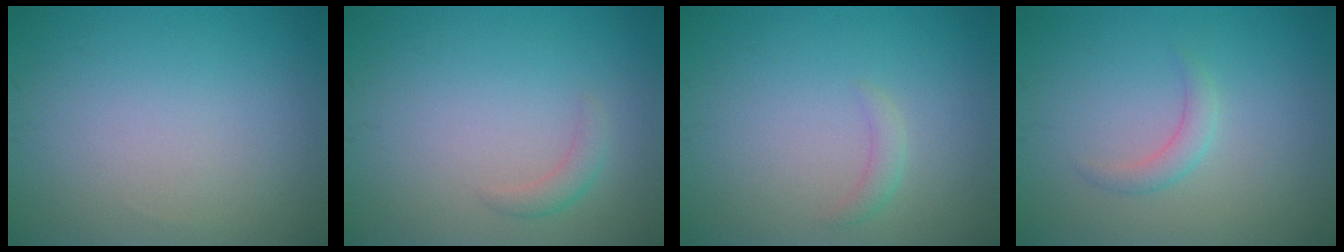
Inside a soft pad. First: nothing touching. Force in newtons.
{"total": 1.4, "press": 1.4, "slide": 0.0}
{"total": 1.1, "press": 1.1, "slide": 0.0}
{"total": 1.5, "press": 1.5, "slide": 0.0}